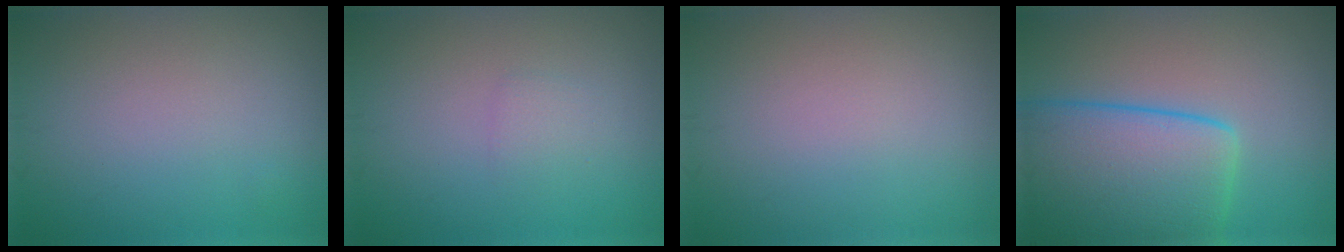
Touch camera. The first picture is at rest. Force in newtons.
{"total": 1.0, "press": 1.0, "slide": 0.1}
{"total": 0.0}
{"total": 10.8, "press": 10.8, "slide": 0.6}